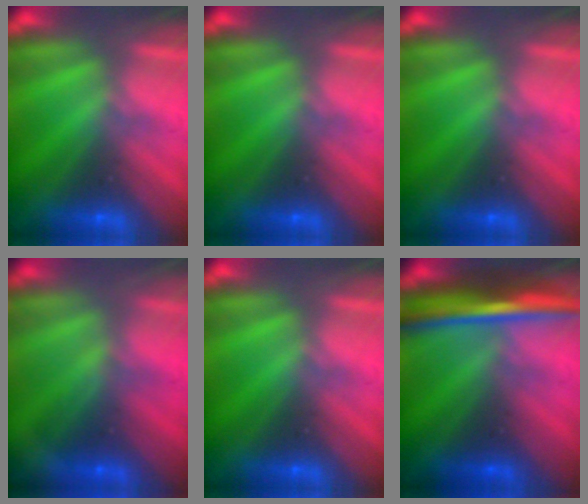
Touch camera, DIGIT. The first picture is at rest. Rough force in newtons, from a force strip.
{"total": 0.0}
{"total": 0.0}
{"total": 1.7}
{"total": 0.0}
{"total": 5.7}